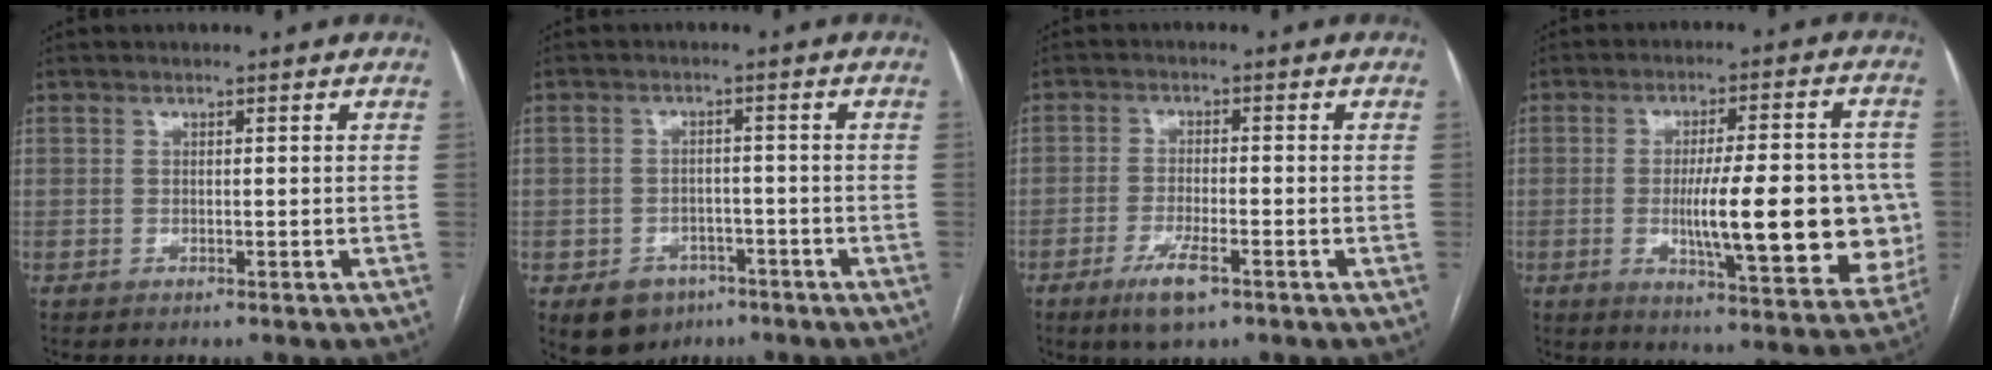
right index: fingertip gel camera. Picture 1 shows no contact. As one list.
[{"total": 6.0, "force": [-3.2, 4.8, 1.7], "torque": [-0.026, 0.006, -0.040]}, {"total": 5.5, "force": [-3.2, 1.1, 4.3], "torque": [-0.087, -0.008, -0.053]}, {"total": 18.7, "force": [-2.1, 4.0, 18.2], "torque": [-0.219, 0.010, -0.016]}]